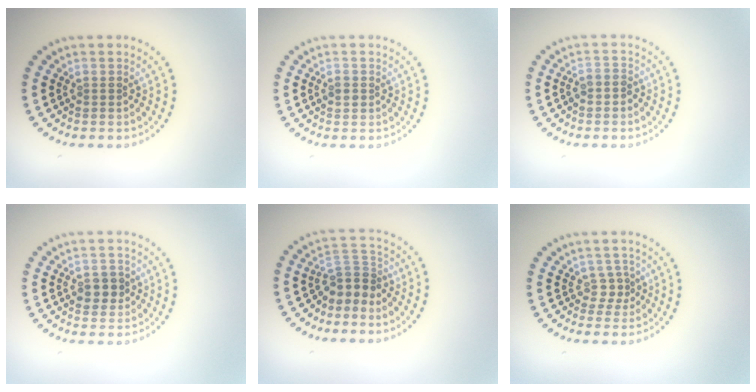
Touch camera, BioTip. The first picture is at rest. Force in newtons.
{"total": 1.4, "press": 1.3, "slide": 0.2}
{"total": 1.5, "press": 1.2, "slide": 0.8}
{"total": 2.2, "press": 2.2, "slide": 0.4}
{"total": 2.8, "press": 2.1, "slide": 1.8}
{"total": 1.4, "press": 0.9, "slide": 1.0}